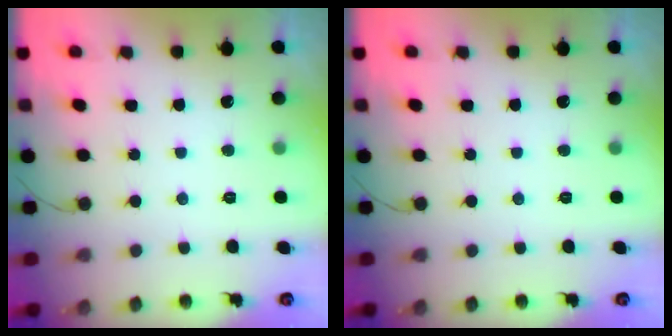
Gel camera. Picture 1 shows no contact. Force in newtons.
{"total": 0.0}